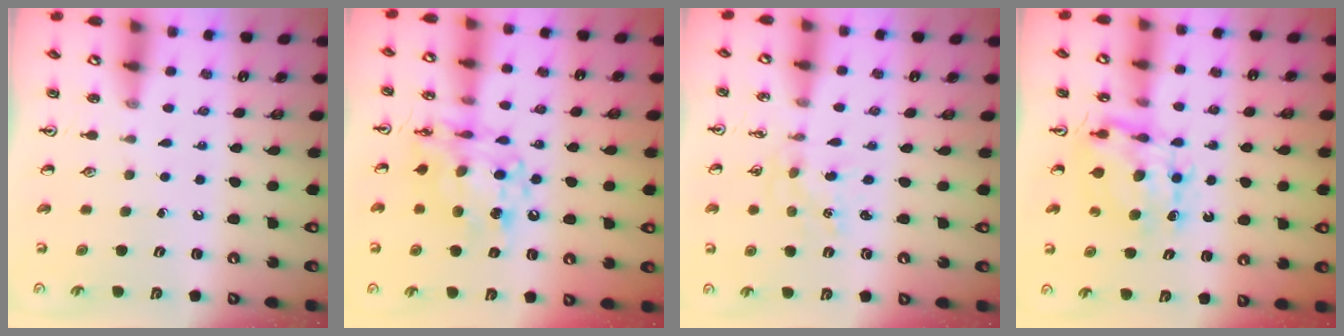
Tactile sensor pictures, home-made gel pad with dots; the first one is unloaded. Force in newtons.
{"total": 13.6, "press": 13.5, "slide": 1.0}
{"total": 1.5, "press": 1.5, "slide": 0.2}
{"total": 7.7, "press": 7.7, "slide": 0.6}